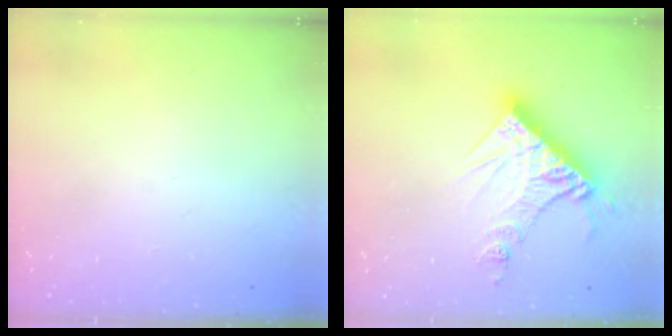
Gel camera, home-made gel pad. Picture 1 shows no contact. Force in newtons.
{"total": 14.5, "press": 14.4, "slide": 1.8}